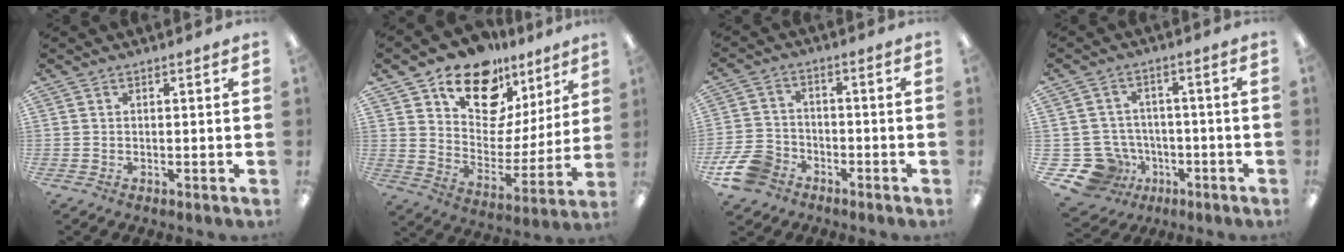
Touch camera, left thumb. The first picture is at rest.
{"total": 16.4, "force": [12.2, 9.1, 6.0], "torque": [-0.104, -0.085, 0.221]}
{"total": 9.7, "force": [-6.1, 6.2, 4.3], "torque": [-0.095, 0.035, -0.114]}
{"total": 10.7, "force": [-4.5, 9.1, 3.3], "torque": [-0.093, 0.027, -0.072]}